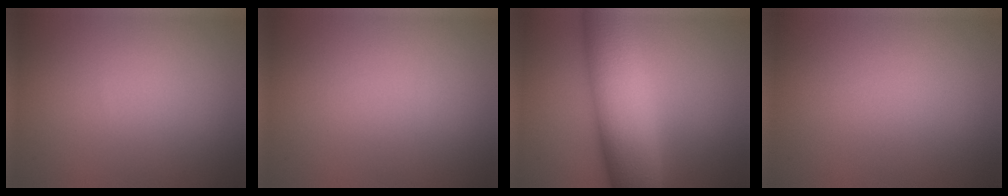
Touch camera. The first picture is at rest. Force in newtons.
{"total": 0.0}
{"total": 11.0, "press": 11.0, "slide": 0.1}
{"total": 0.0}